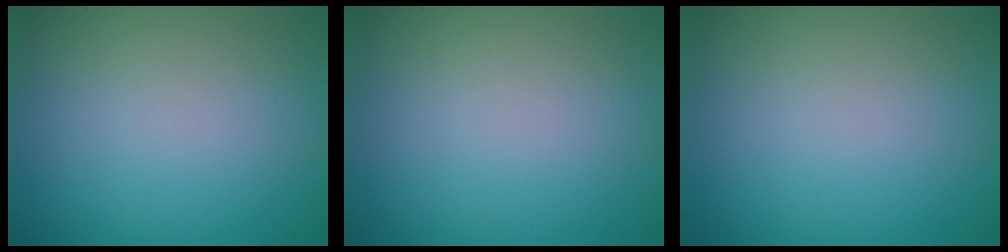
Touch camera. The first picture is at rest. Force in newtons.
{"total": 0.0}
{"total": 0.0}